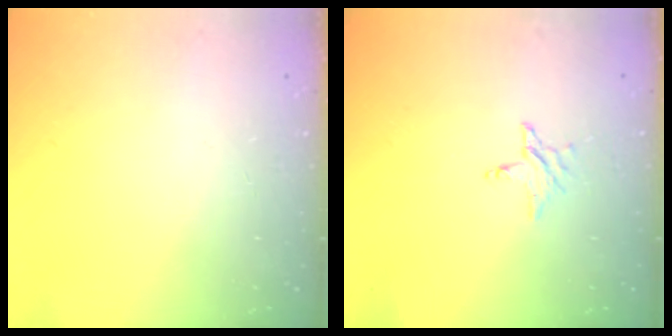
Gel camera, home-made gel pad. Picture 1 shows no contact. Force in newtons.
{"total": 3.0, "press": 3.0, "slide": 0.3}